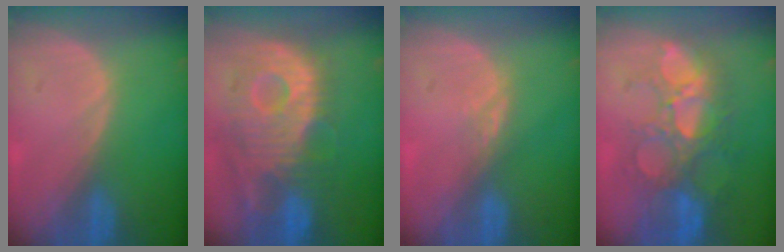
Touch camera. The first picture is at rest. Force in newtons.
{"total": 12.0, "press": 10.8, "slide": 5.3}
{"total": 2.0, "press": 1.5, "slide": 1.3}
{"total": 11.0, "press": 9.5, "slide": 5.5}